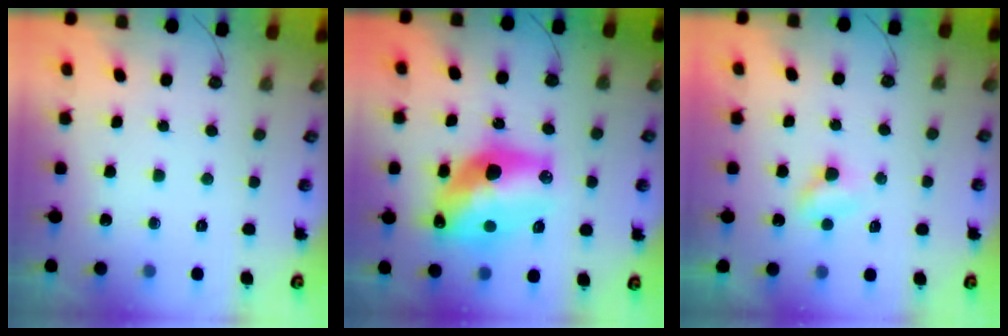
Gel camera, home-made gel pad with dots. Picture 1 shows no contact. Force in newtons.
{"total": 17.9, "press": 17.9, "slide": 1.0}
{"total": 2.7, "press": 2.6, "slide": 0.4}